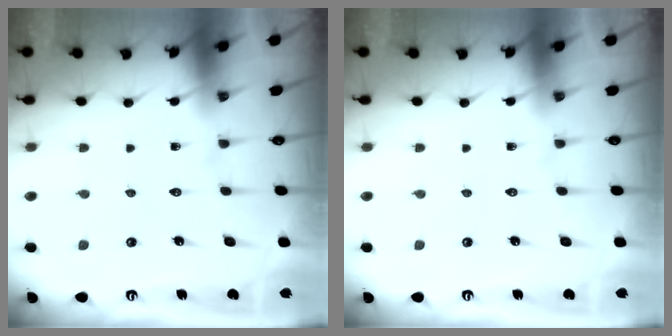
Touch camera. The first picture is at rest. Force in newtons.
{"total": 0.0}